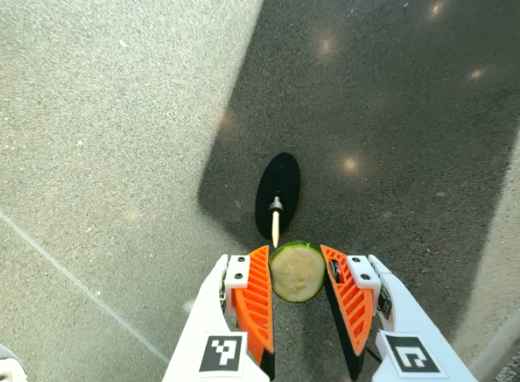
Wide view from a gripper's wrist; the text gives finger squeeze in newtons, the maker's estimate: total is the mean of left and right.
{"total": 8.0, "left": 7.8, "right": 8.2}